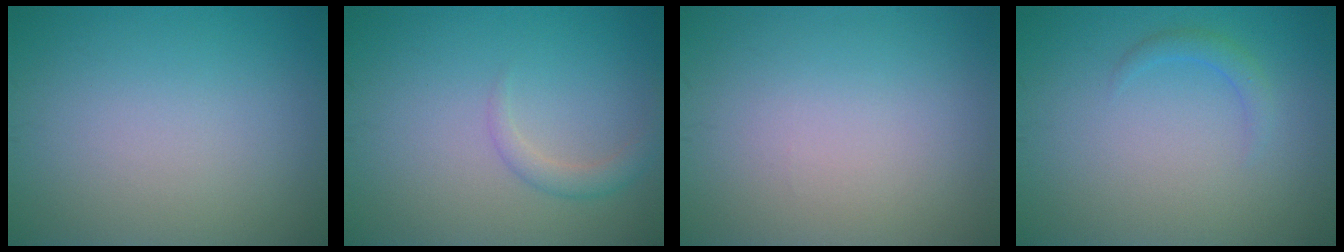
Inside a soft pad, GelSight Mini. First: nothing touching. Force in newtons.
{"total": 1.7, "press": 1.7, "slide": 0.1}
{"total": 0.0}
{"total": 1.3, "press": 1.3, "slide": 0.1}